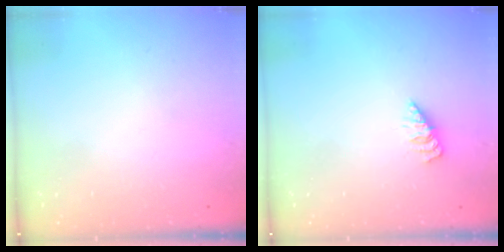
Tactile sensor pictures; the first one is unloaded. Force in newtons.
{"total": 1.9, "press": 1.8, "slide": 0.3}